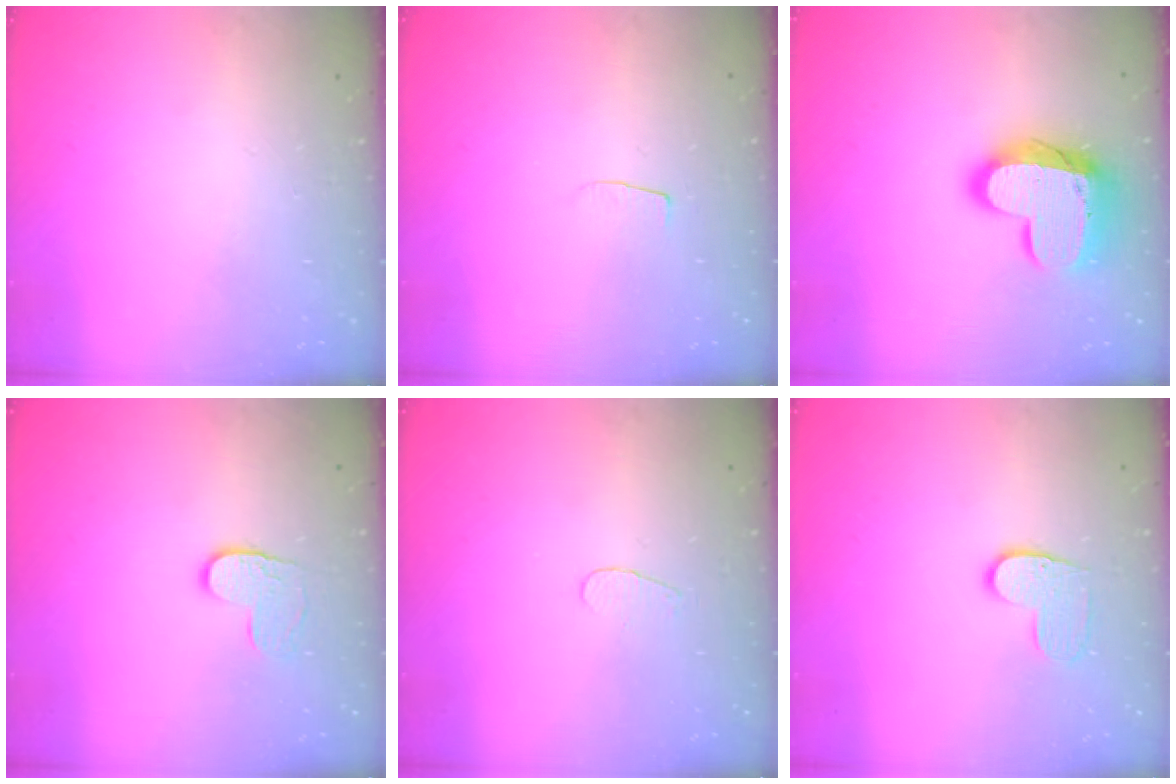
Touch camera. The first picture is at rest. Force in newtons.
{"total": 3.7, "press": 3.7, "slide": 0.3}
{"total": 16.3, "press": 16.2, "slide": 1.4}
{"total": 5.2, "press": 5.2, "slide": 0.2}
{"total": 3.1, "press": 3.1, "slide": 0.4}
{"total": 6.1, "press": 6.1, "slide": 0.4}